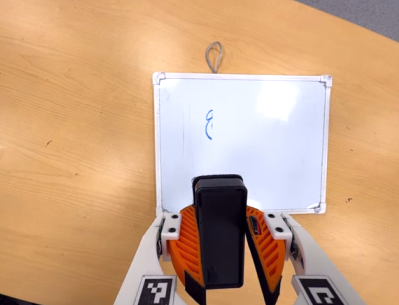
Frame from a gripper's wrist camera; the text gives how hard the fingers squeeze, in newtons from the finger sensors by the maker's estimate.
{"total": 8.9, "left": 9.3, "right": 8.5}